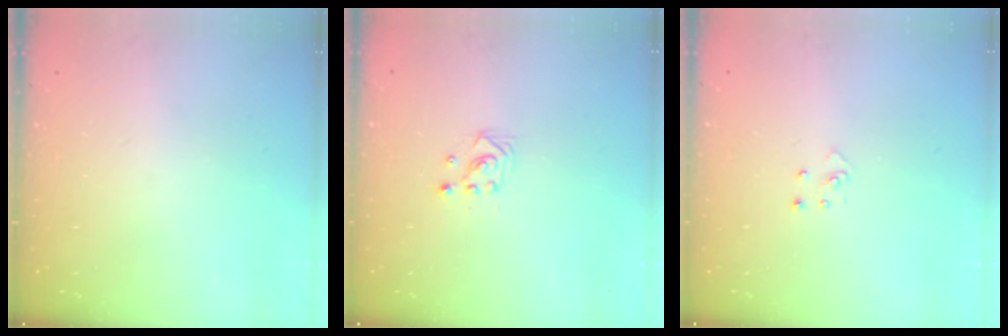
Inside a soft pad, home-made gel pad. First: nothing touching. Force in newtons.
{"total": 2.2, "press": 2.2, "slide": 0.2}
{"total": 3.4, "press": 3.4, "slide": 0.3}